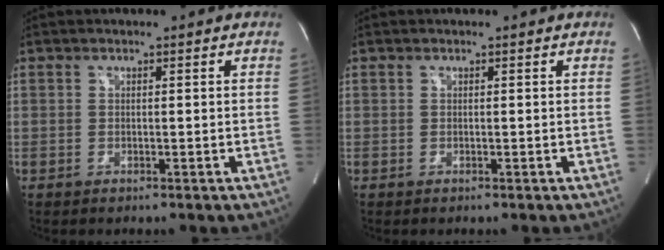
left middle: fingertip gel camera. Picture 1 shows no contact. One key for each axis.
{"total": 0.0}